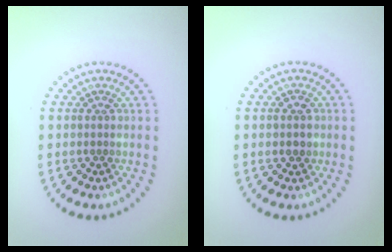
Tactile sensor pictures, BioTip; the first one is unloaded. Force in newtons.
{"total": 1.3, "press": 1.3, "slide": 0.3}